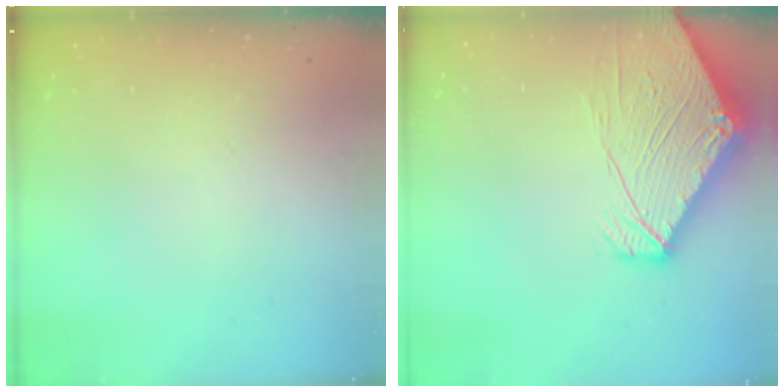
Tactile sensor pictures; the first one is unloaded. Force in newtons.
{"total": 12.5, "press": 12.4, "slide": 1.6}